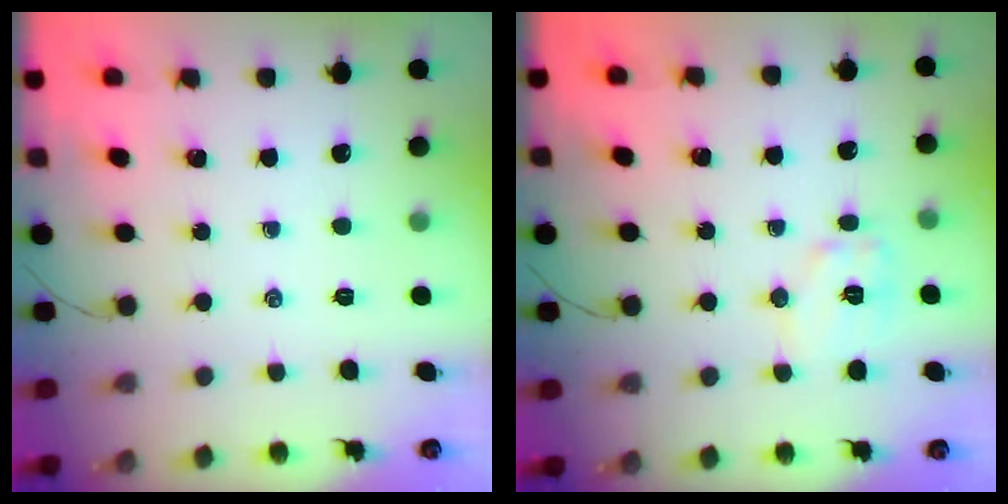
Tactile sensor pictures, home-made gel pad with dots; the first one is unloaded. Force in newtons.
{"total": 7.8, "press": 7.7, "slide": 0.9}